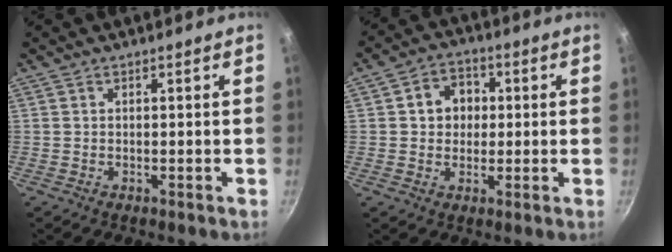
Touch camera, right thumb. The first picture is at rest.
{"total": 7.0, "force": [0.9, 5.9, 3.5], "torque": [-0.020, 0.008, 0.006]}